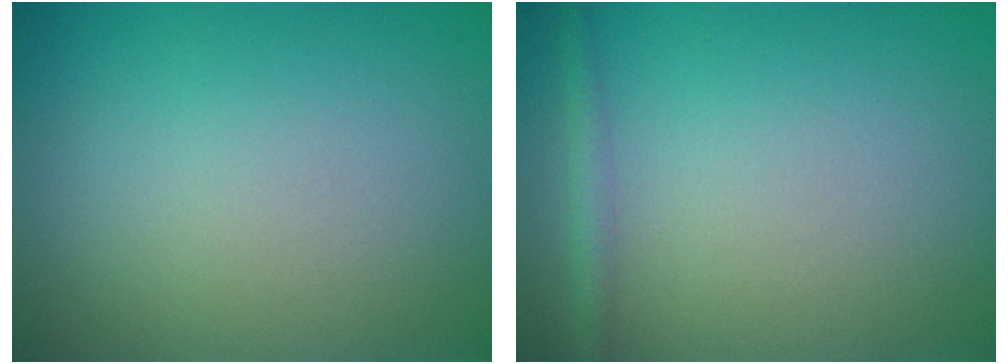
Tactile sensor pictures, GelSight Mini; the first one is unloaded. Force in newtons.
{"total": 1.6, "press": 1.6, "slide": 0.1}